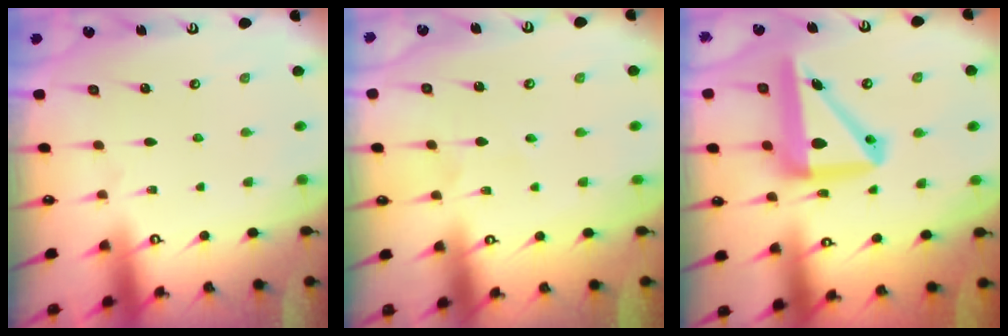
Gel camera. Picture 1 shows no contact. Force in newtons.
{"total": 2.7, "press": 2.6, "slide": 0.9}
{"total": 14.5, "press": 14.2, "slide": 2.9}